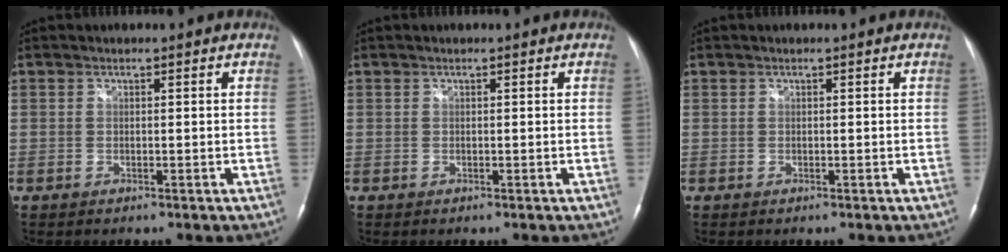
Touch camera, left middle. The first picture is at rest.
{"total": 0.0}
{"total": 0.0}